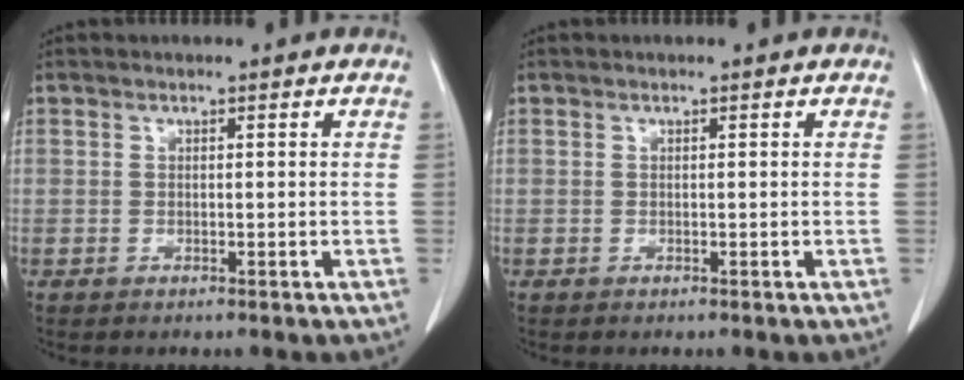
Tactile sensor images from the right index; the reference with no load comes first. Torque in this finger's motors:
{"motor_torque": [-0.01, -0.01, 0.00, 0.01]}